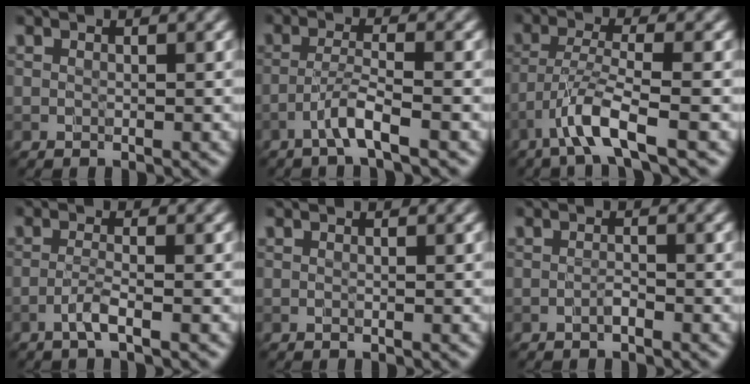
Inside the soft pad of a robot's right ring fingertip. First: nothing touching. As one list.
[{"total": 2.5, "force": [-1.5, -0.1, 2.0], "torque": [-0.035, 0.012, -0.039]}, {"total": 4.0, "force": [-2.5, 0.2, 3.1], "torque": [-0.054, 0.007, -0.059]}, {"total": 1.6, "force": [-0.9, 0.1, 1.4], "torque": [-0.022, 0.006, -0.026]}, {"total": 0.0}, {"total": 0.6, "force": [-0.5, 0.0, 0.4], "torque": [-0.005, 0.001, -0.010]}]